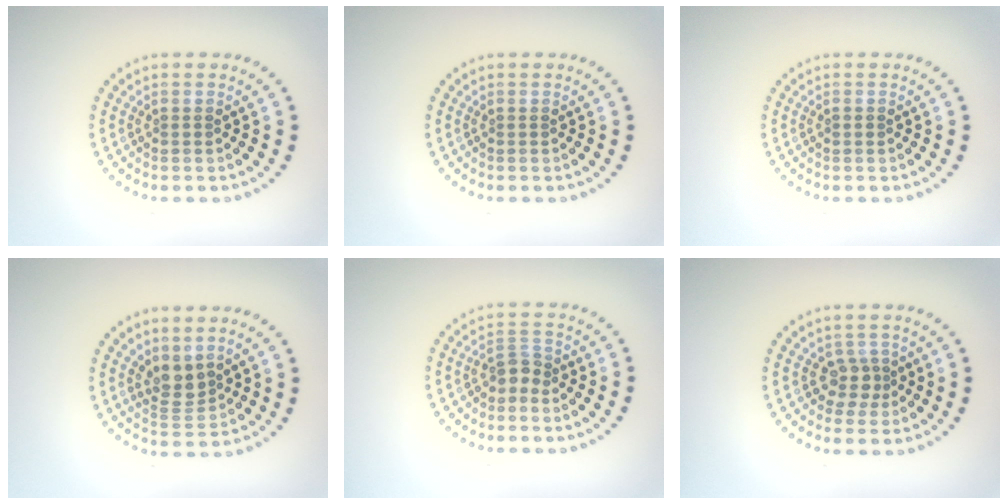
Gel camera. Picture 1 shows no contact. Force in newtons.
{"total": 0.0}
{"total": 0.7, "press": 0.7, "slide": 0.2}
{"total": 2.6, "press": 2.1, "slide": 1.4}
{"total": 1.9, "press": 1.5, "slide": 1.1}
{"total": 2.1, "press": 1.6, "slide": 1.3}